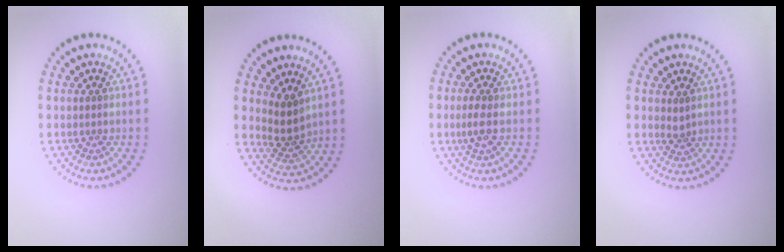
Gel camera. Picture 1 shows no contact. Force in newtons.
{"total": 2.5, "press": 1.9, "slide": 1.7}
{"total": 1.4, "press": 1.3, "slide": 0.6}
{"total": 0.9, "press": 0.6, "slide": 0.7}